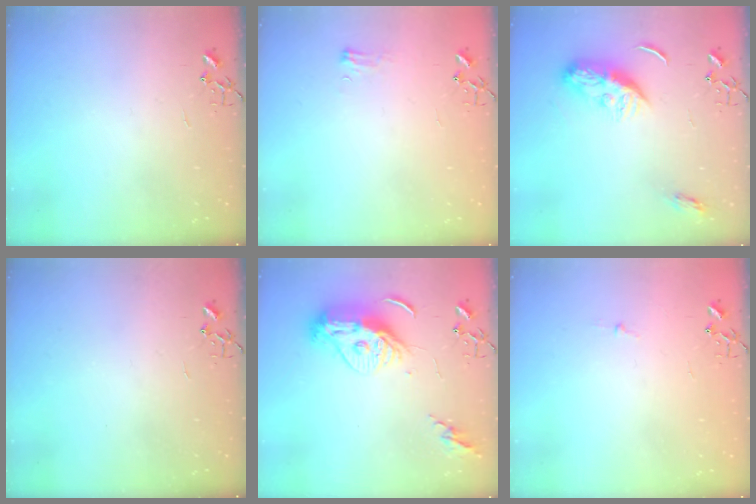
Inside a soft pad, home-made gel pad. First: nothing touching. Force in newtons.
{"total": 5.5, "press": 5.5, "slide": 0.7}
{"total": 11.2, "press": 11.2, "slide": 0.5}
{"total": 0.0}
{"total": 13.5, "press": 13.4, "slide": 1.5}
{"total": 2.7, "press": 2.7, "slide": 0.3}